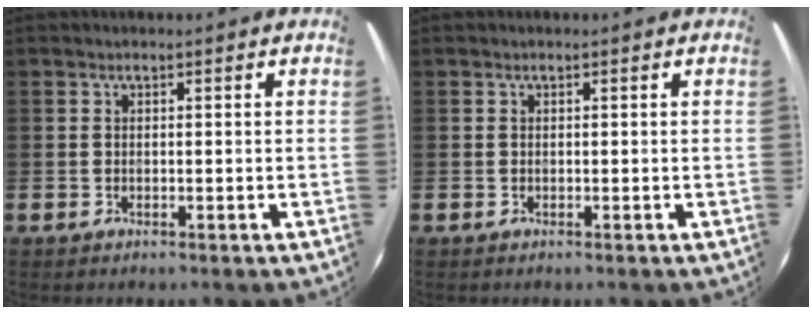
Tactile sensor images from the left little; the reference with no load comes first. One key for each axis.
{"total": 0.0}